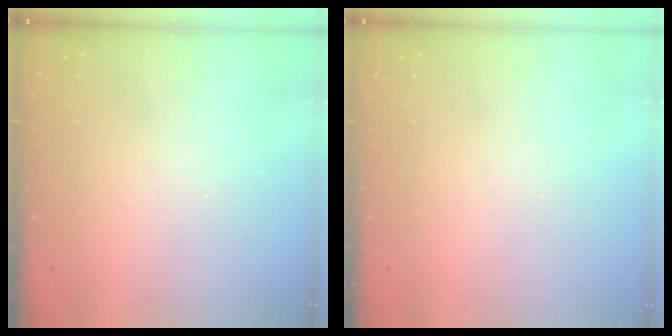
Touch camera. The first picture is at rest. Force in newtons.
{"total": 0.0}